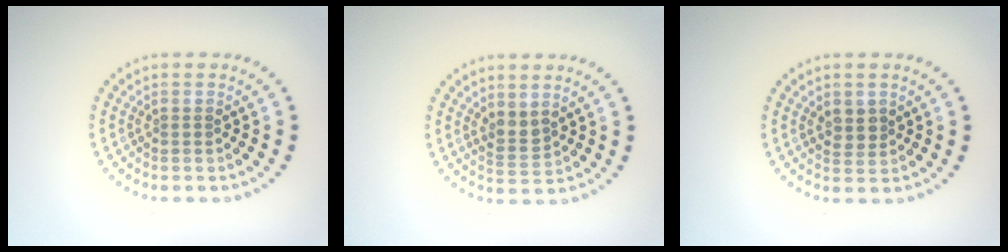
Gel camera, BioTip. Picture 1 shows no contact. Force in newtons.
{"total": 1.8, "press": 1.5, "slide": 1.0}
{"total": 1.9, "press": 1.8, "slide": 0.6}